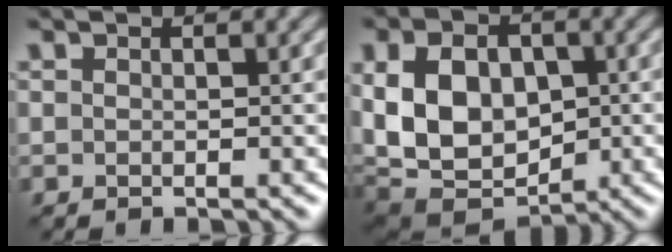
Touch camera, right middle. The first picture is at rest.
{"total": 10.8, "force": [-0.2, 7.6, 7.7], "torque": [-0.163, -0.008, -0.002]}